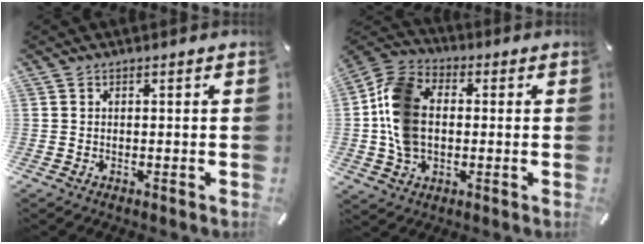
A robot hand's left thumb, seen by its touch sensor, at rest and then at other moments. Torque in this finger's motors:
{"motor_torque": [0.65, 1.33, 1.06, -0.66, 0.25]}